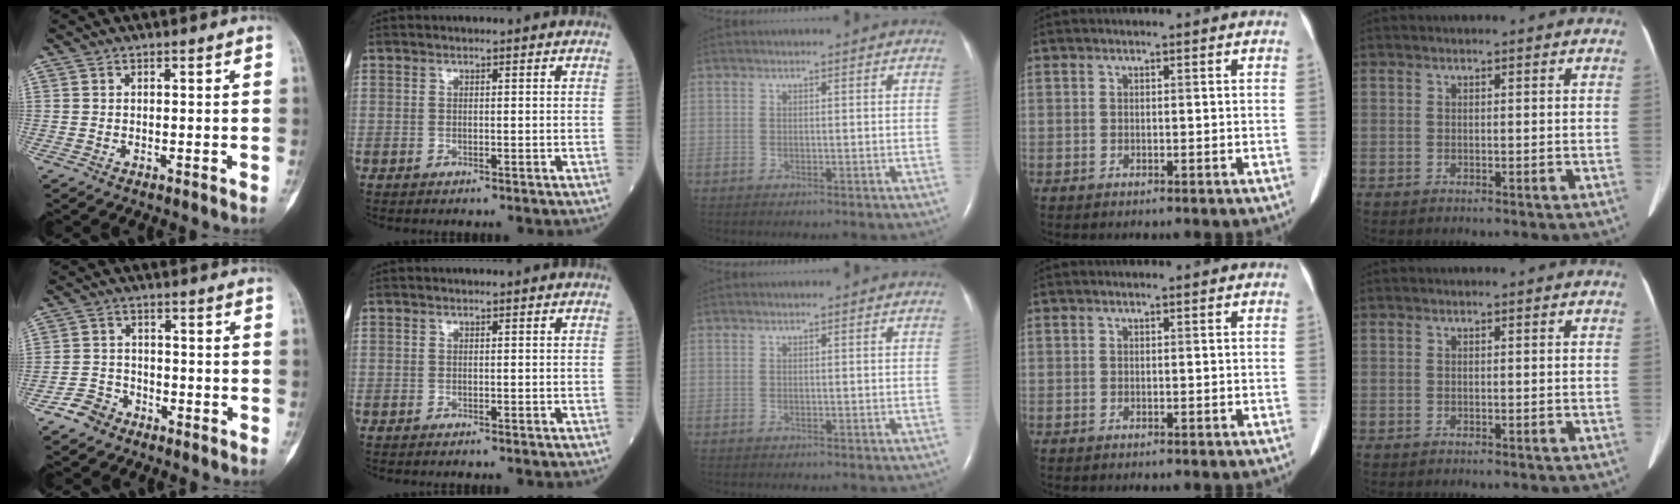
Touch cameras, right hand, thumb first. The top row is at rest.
{"thumb": {"total": 4.6, "force": [-3.4, 3.1, 0.7], "torque": [0.004, 0.026, -0.065]}}